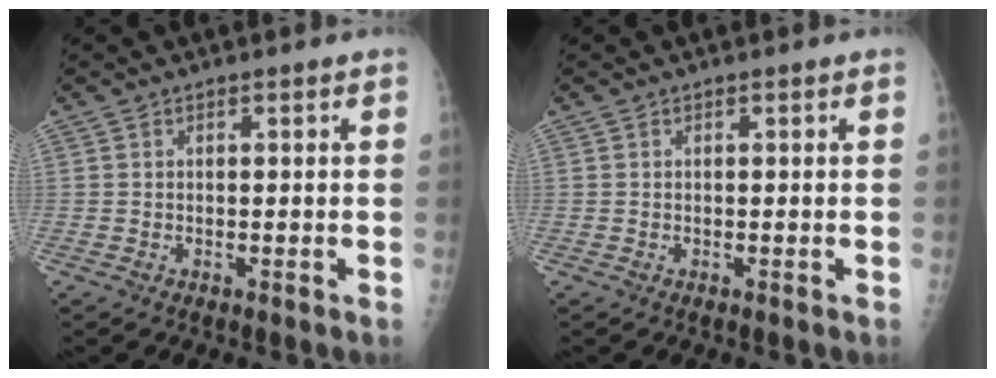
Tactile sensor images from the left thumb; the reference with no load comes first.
{"total": 0.0}